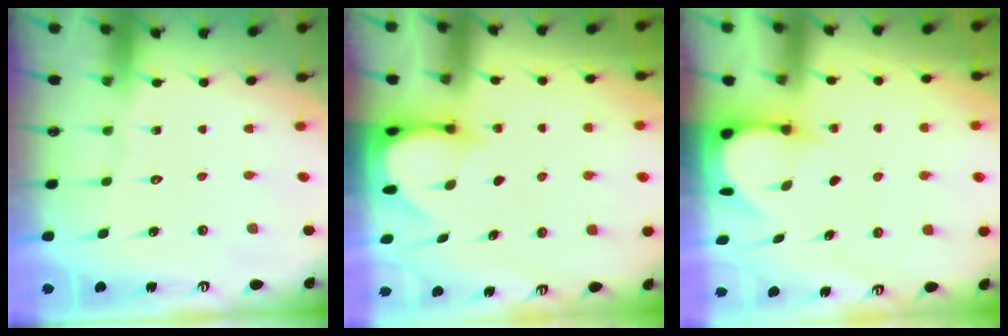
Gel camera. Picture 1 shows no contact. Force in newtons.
{"total": 3.3, "press": 3.3, "slide": 0.3}
{"total": 3.9, "press": 3.9, "slide": 0.4}